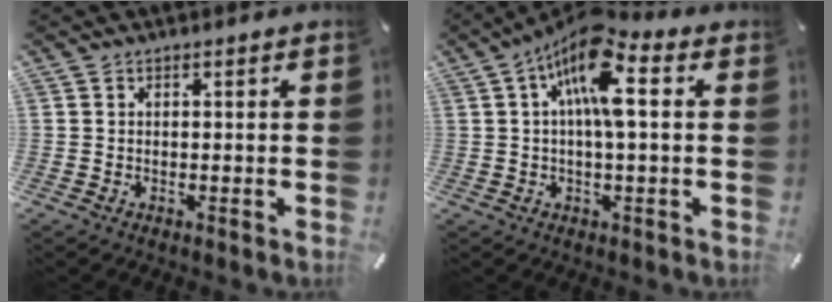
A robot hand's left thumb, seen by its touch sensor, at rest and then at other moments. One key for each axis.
{"total": 12.7, "fx": 3.4, "fy": 4.5, "fz": 11.4, "tx": -0.202, "ty": -0.009, "tz": 0.058}